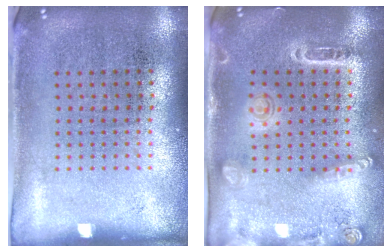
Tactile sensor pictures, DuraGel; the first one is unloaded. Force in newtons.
{"total": 1.6, "press": 1.5, "slide": 0.5}